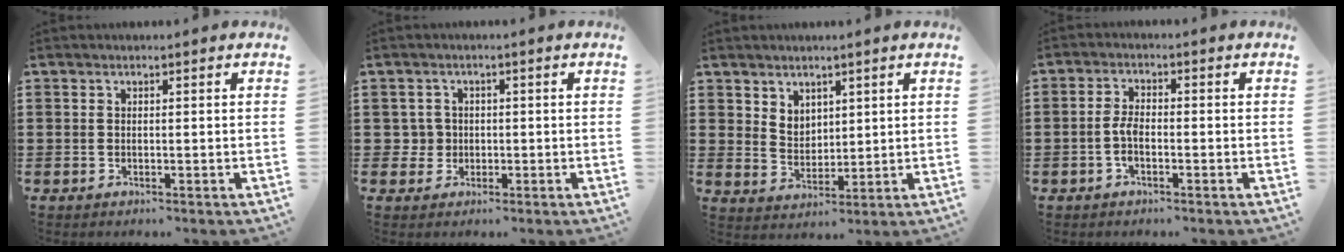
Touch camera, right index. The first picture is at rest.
{"total": 2.6, "force": [-0.5, 2.5, 0.5], "torque": [-0.022, 0.005, -0.013]}
{"total": 3.9, "force": [3.1, 2.4, 0.4], "torque": [-0.019, 0.000, 0.059]}
{"total": 3.1, "force": [-1.0, 1.1, 2.7], "torque": [-0.065, -0.003, -0.023]}